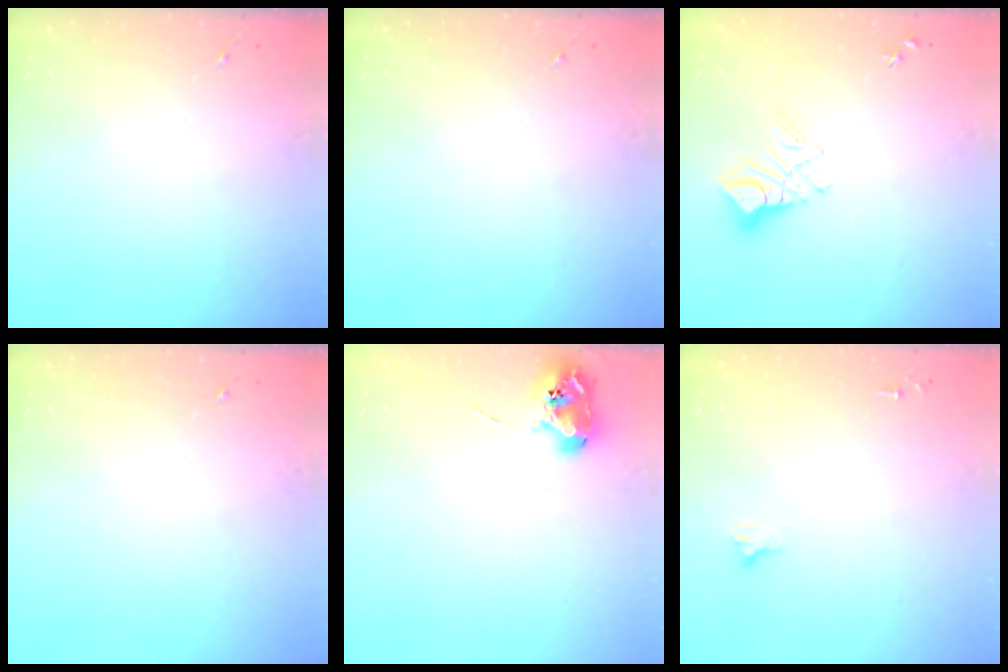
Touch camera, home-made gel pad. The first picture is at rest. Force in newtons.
{"total": 0.0}
{"total": 8.9, "press": 8.9, "slide": 0.8}
{"total": 0.0}
{"total": 8.7, "press": 8.6, "slide": 0.8}
{"total": 2.4, "press": 2.4, "slide": 0.2}